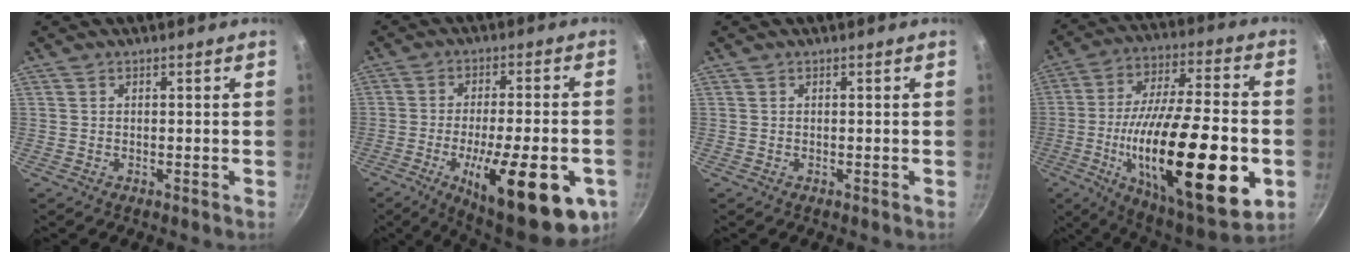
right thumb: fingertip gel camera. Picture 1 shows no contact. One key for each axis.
{"total": 22.3, "fx": -8.1, "fy": 6.8, "fz": 19.6, "tx": -0.253, "ty": 0.008, "tz": -0.111}
{"total": 0.0}
{"total": 32.7, "fx": -7.7, "fy": 11.0, "fz": 29.9, "tx": -0.468, "ty": 0.011, "tz": -0.114}